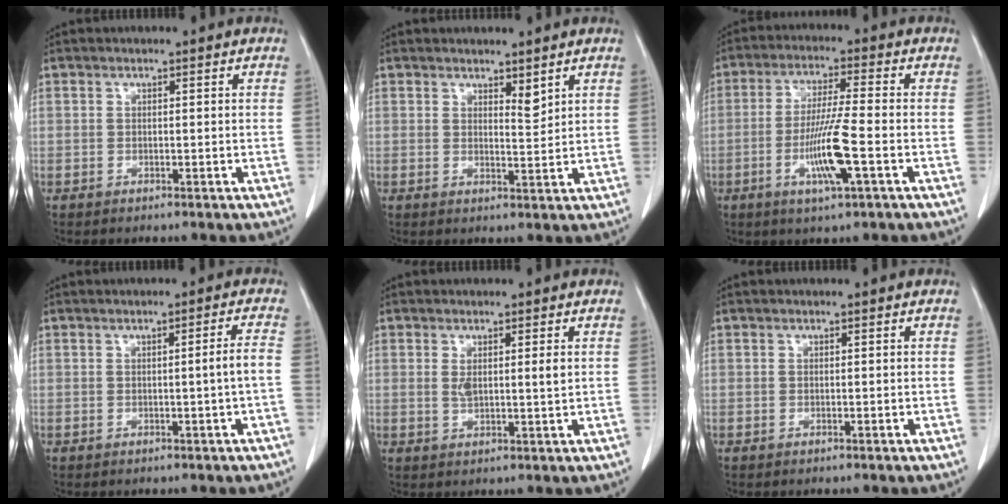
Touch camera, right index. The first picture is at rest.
{"total": 2.2, "force": [1.7, 0.4, 1.3], "torque": [-0.026, -0.013, 0.033]}
{"total": 9.3, "force": [-2.9, -0.1, 8.8], "torque": [-0.168, -0.012, -0.057]}
{"total": 2.5, "force": [-0.5, -0.7, 2.3], "torque": [-0.036, -0.001, -0.006]}
{"total": 3.2, "force": [0.8, 0.5, 3.1], "torque": [-0.053, -0.003, 0.017]}
{"total": 0.0}